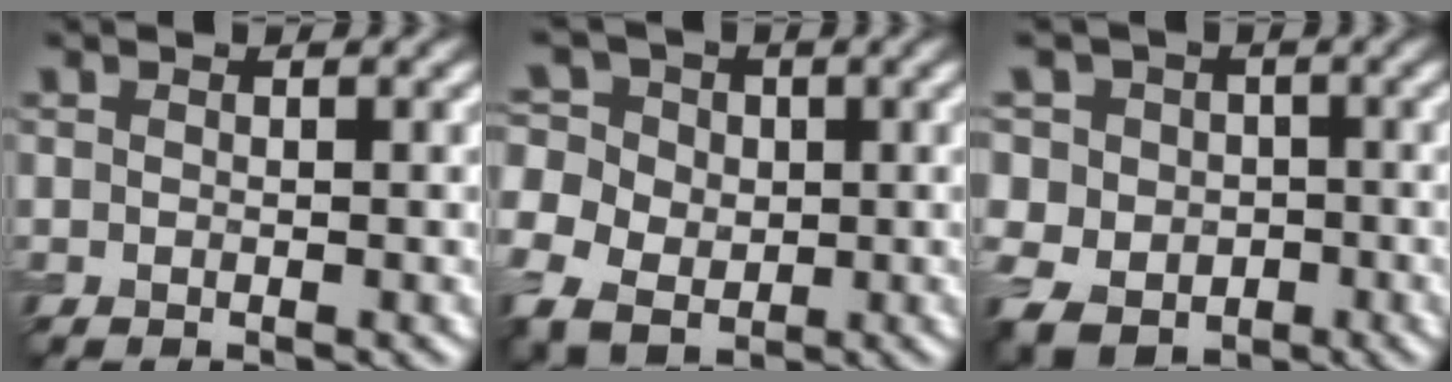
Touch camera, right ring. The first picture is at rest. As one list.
[{"total": 8.1, "force": [-0.8, 7.1, 3.6], "torque": [-0.092, 0.014, -0.047]}, {"total": 8.5, "force": [0.3, 7.9, 3.0], "torque": [-0.080, 0.025, -0.028]}]